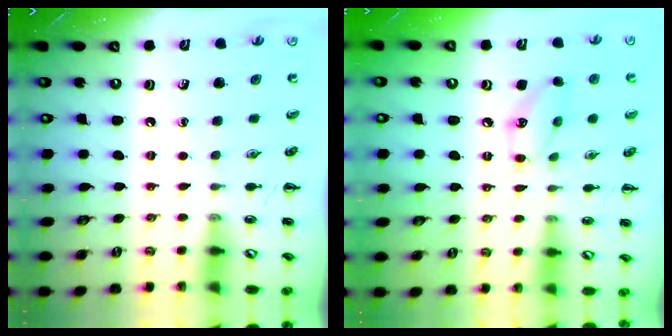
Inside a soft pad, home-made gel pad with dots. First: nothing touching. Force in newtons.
{"total": 8.6, "press": 8.5, "slide": 0.8}